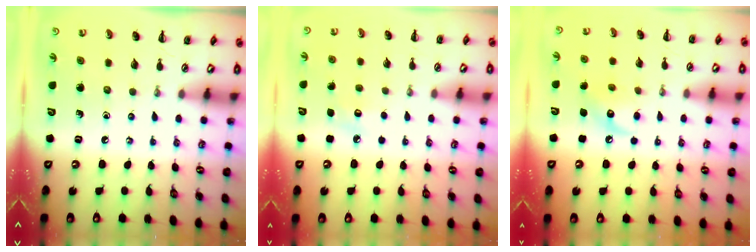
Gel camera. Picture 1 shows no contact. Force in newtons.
{"total": 5.9, "press": 5.7, "slide": 1.5}
{"total": 8.8, "press": 8.8, "slide": 0.4}